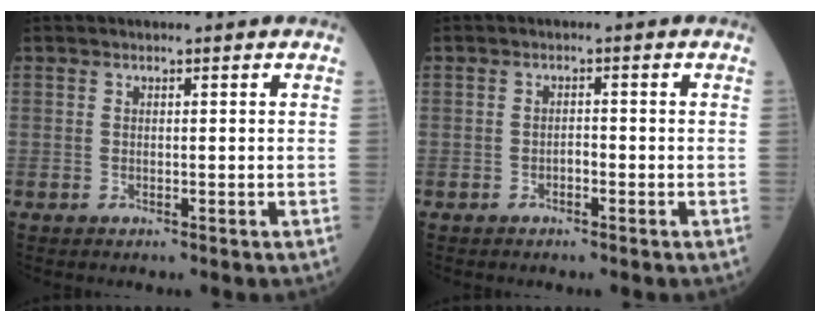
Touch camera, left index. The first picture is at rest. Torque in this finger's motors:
{"motor_torque": [0.06, 0.30, -0.05, 0.00]}